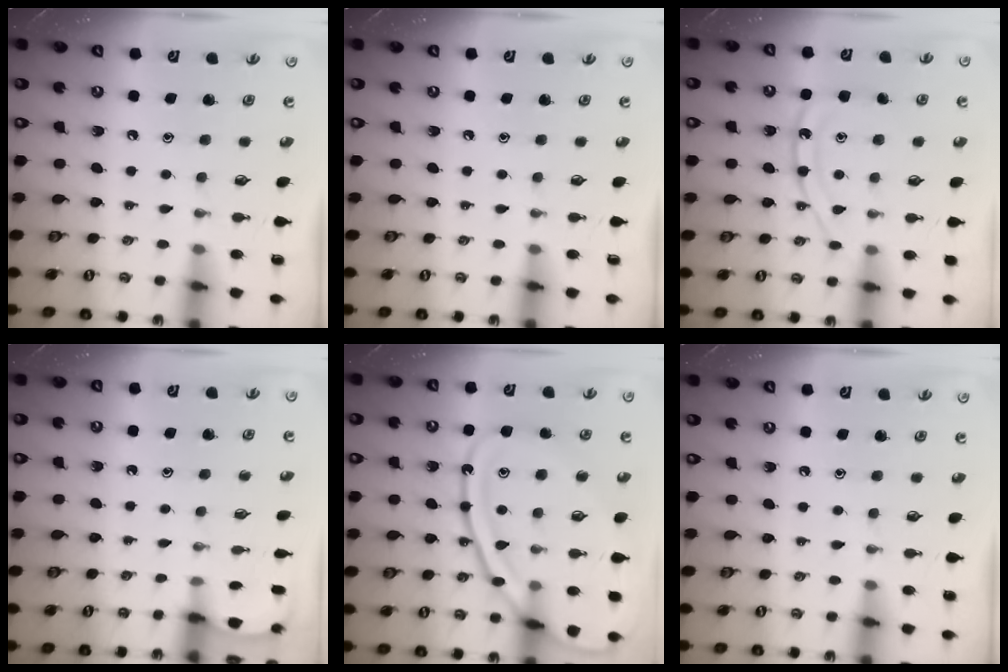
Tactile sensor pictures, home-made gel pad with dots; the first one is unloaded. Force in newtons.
{"total": 0.0}
{"total": 13.4, "press": 13.3, "slide": 1.1}
{"total": 1.2, "press": 1.2, "slide": 0.1}
{"total": 21.6, "press": 21.5, "slide": 2.0}
{"total": 0.0}